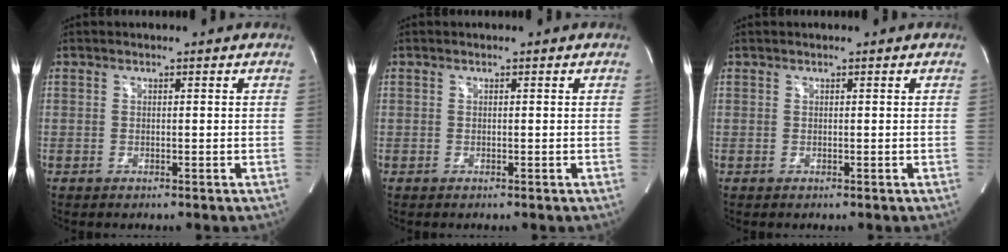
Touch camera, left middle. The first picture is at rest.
{"total": 0.0}
{"total": 0.0}